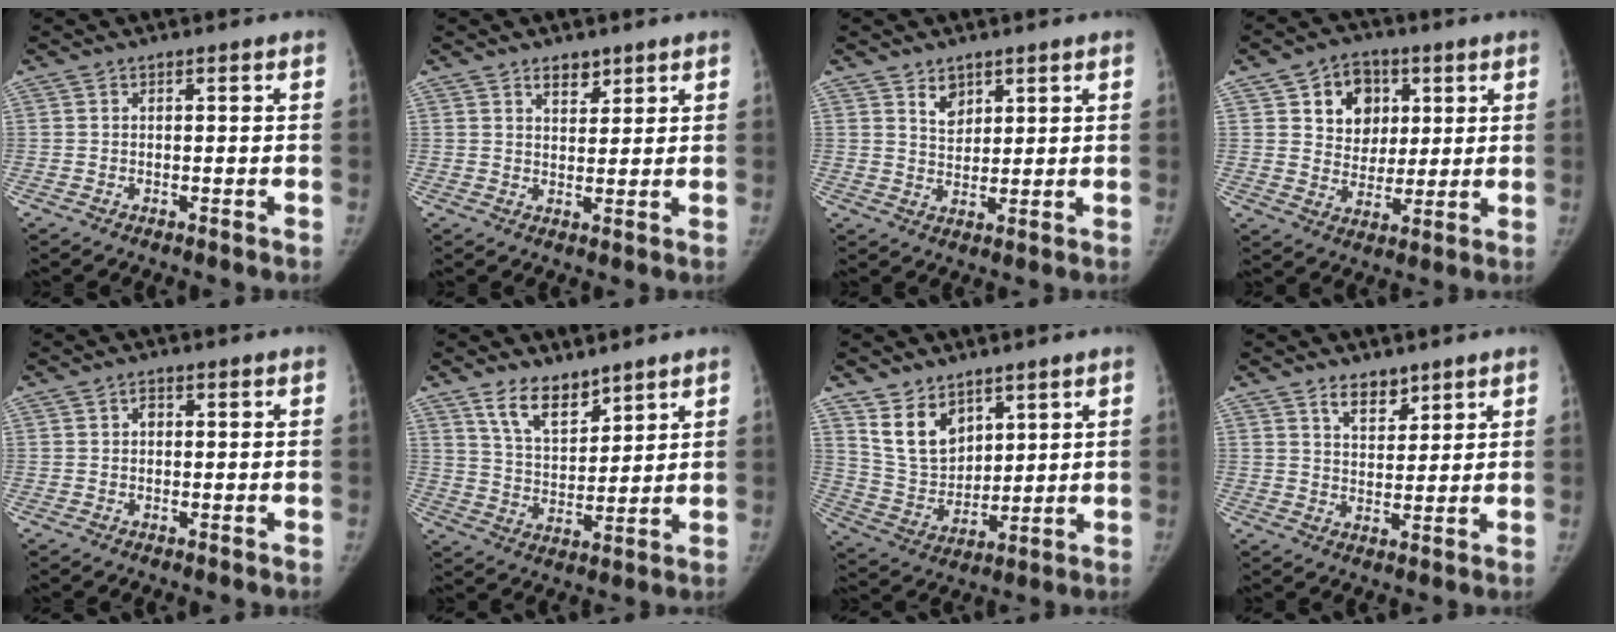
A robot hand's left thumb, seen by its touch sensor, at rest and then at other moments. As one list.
[{"total": 3.6, "force": [2.5, 2.0, 1.6], "torque": [-0.003, -0.018, 0.042]}, {"total": 4.1, "force": [2.6, 2.7, 1.7], "torque": [-0.008, -0.022, 0.052]}, {"total": 11.1, "force": [4.1, 8.9, 5.1], "torque": [-0.033, -0.013, 0.070]}, {"total": 1.4, "force": [0.3, 1.1, 0.8], "torque": [-0.007, 0.003, 0.001]}, {"total": 8.9, "force": [6.6, 4.2, 4.4], "torque": [-0.047, -0.049, 0.125]}, {"total": 10.6, "force": [6.6, 6.8, 4.9], "torque": [-0.061, -0.041, 0.141]}, {"total": 5.1, "force": [3.7, 2.6, 2.2], "torque": [-0.011, -0.029, 0.065]}]